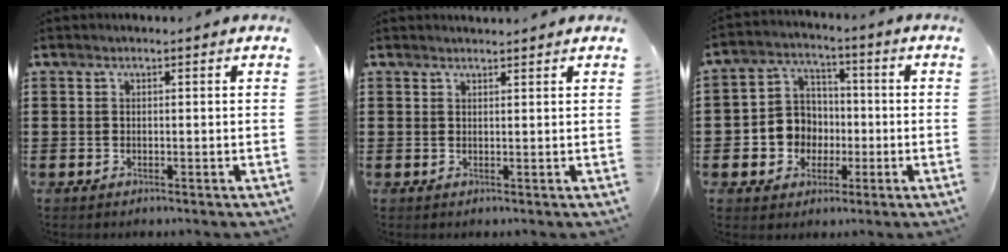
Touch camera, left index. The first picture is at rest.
{"total": 1.1, "force": [1.1, 0.0, 0.2], "torque": [-0.006, -0.002, 0.022]}
{"total": 7.1, "force": [-1.0, 6.8, 1.9], "torque": [-0.072, 0.010, -0.019]}